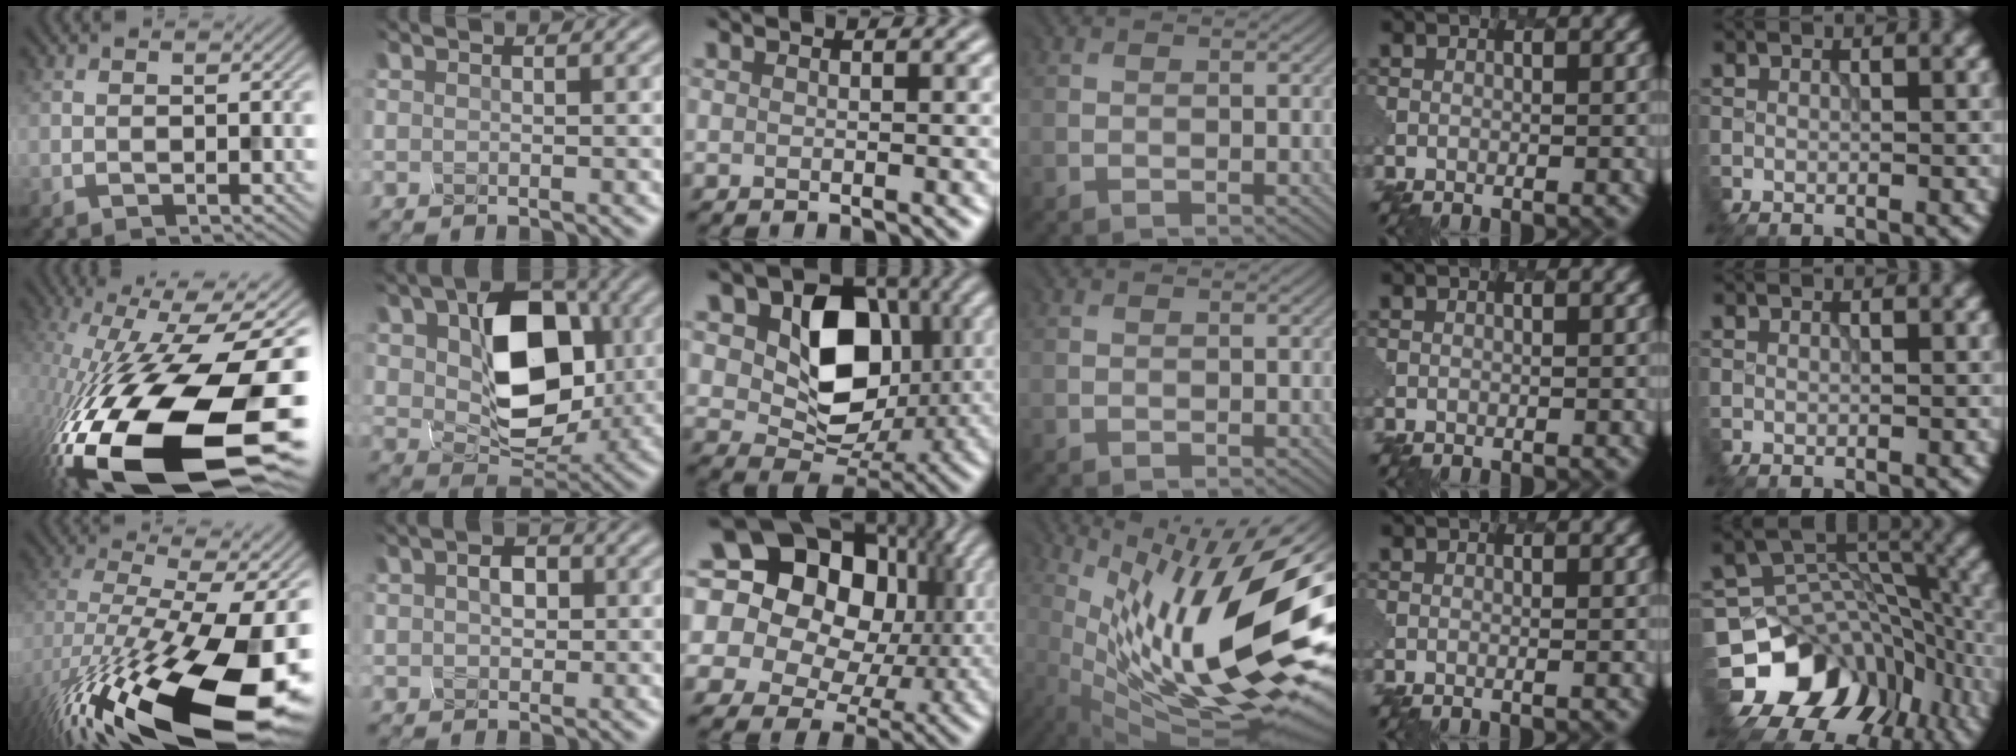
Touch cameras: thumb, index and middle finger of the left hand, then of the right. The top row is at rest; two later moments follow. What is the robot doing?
{"motion": "disassemble", "object": "battery cover"}